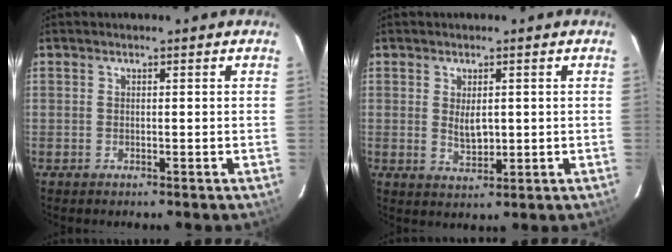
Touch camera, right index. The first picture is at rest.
{"total": 3.8, "force": [0.5, 2.1, 3.1], "torque": [-0.050, -0.007, 0.014]}